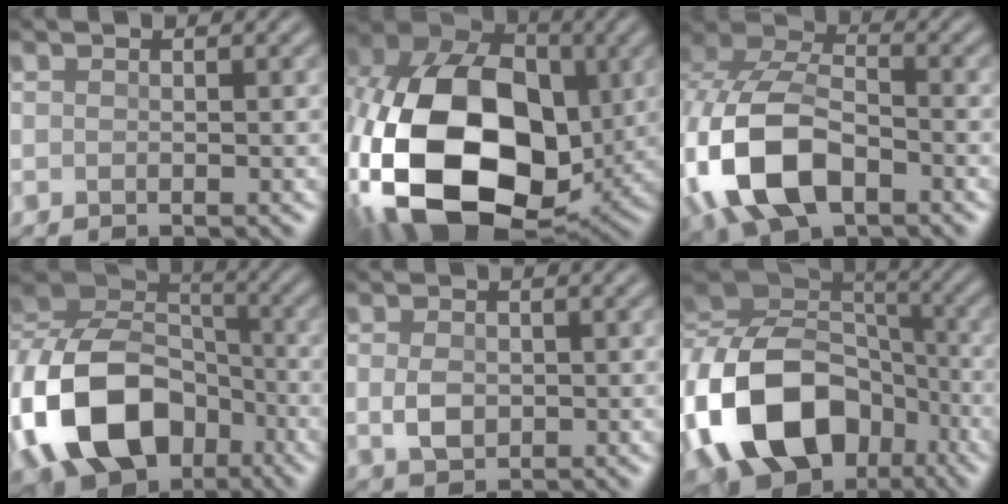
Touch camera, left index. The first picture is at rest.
{"total": 18.8, "force": [-3.1, 12.3, 13.9], "torque": [-0.323, -0.008, -0.060]}
{"total": 11.3, "force": [-3.5, 6.8, 8.3], "torque": [-0.207, -0.008, -0.075]}
{"total": 13.4, "force": [-4.6, 9.5, 8.2], "torque": [-0.187, -0.011, -0.082]}
{"total": 2.5, "force": [-0.1, 1.7, 1.8], "torque": [-0.046, 0.002, -0.002]}
{"total": 16.1, "force": [-5.3, 11.4, 9.9], "torque": [-0.213, -0.012, -0.089]}